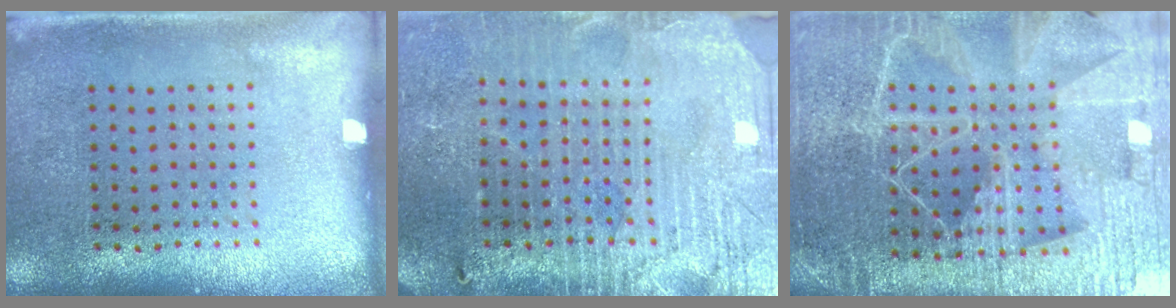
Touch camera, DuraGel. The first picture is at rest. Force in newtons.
{"total": 3.9, "press": 3.6, "slide": 1.5}
{"total": 5.8, "press": 5.1, "slide": 2.8}